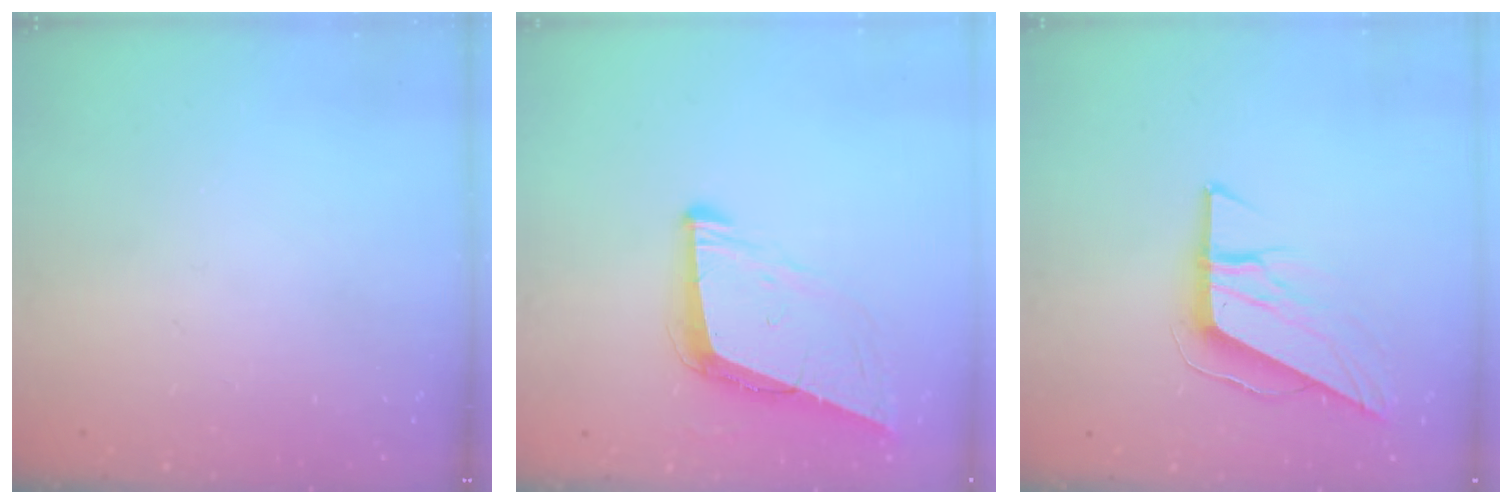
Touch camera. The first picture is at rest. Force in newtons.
{"total": 9.1, "press": 8.4, "slide": 3.5}
{"total": 9.1, "press": 9.1, "slide": 0.7}